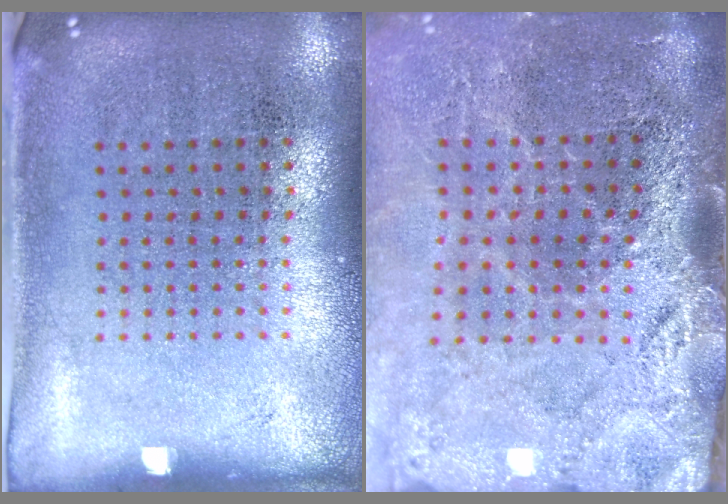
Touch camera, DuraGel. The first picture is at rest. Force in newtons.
{"total": 4.2, "press": 3.5, "slide": 2.3}